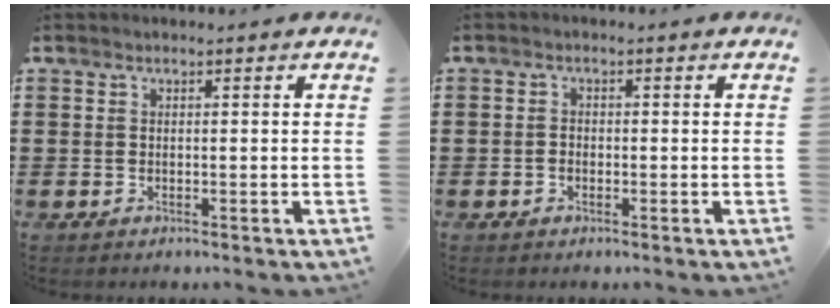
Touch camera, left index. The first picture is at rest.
{"total": 1.1, "force": [-0.6, 0.7, 0.5], "torque": [-0.012, 0.001, -0.013]}